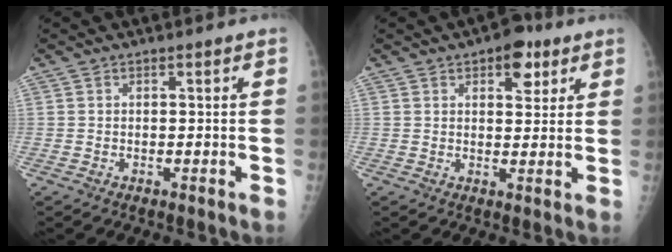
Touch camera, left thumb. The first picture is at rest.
{"total": 6.4, "force": [3.4, 3.5, 4.1], "torque": [-0.027, -0.011, 0.040]}